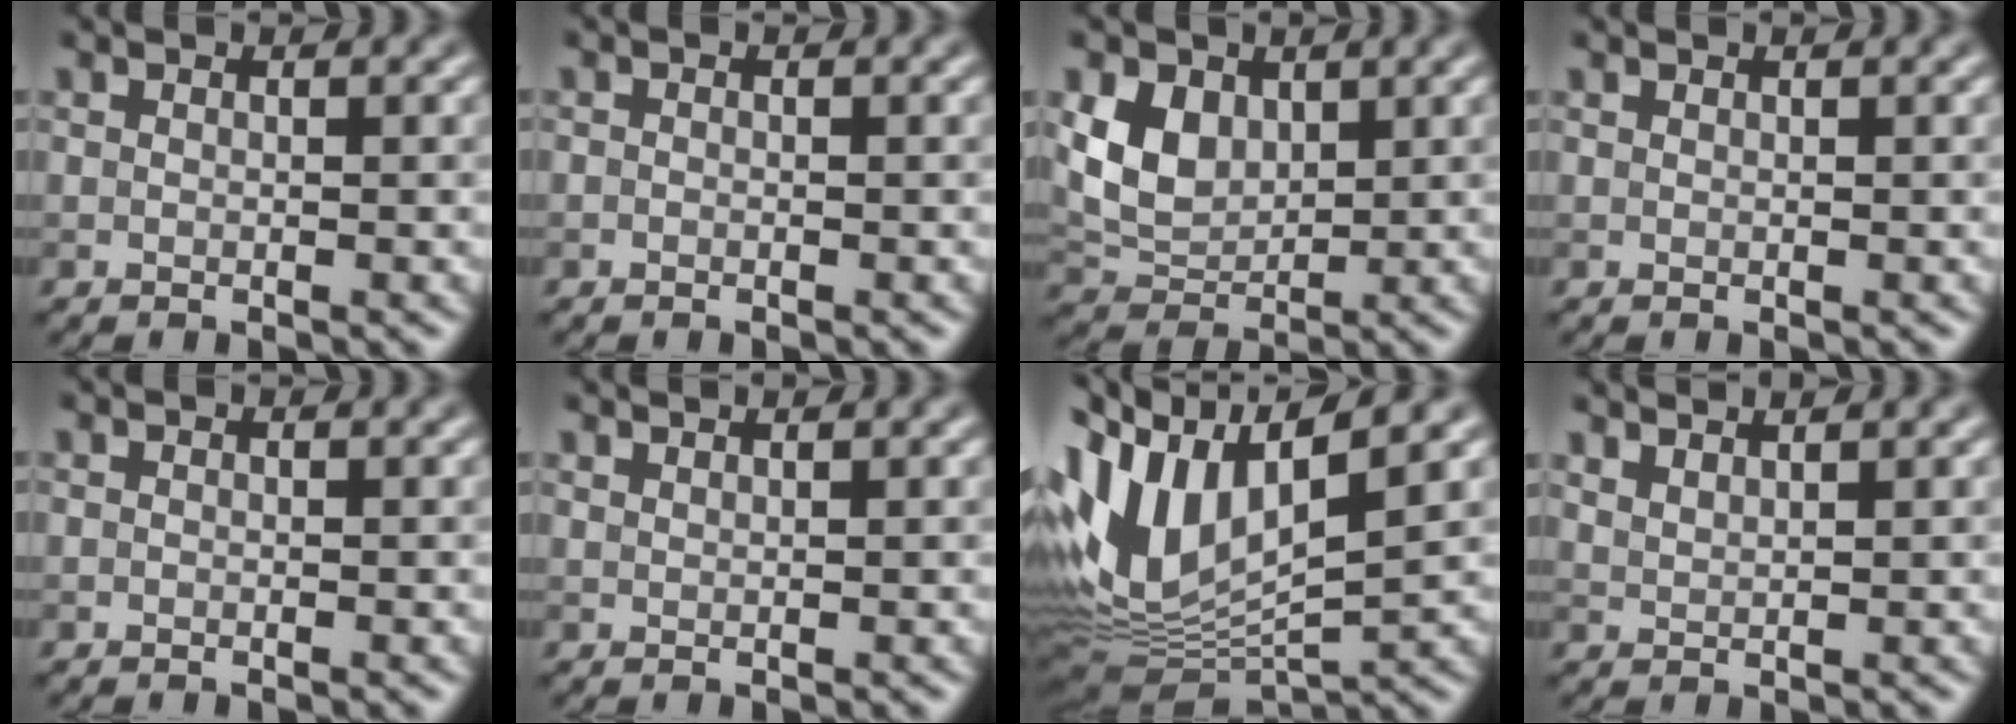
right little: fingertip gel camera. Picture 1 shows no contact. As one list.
[{"total": 0.0}, {"total": 4.4, "force": [1.5, 3.0, 2.7], "torque": [-0.062, -0.005, 0.032]}, {"total": 0.7, "force": [0.7, 0.1, 0.3], "torque": [-0.001, -0.004, 0.006]}, {"total": 0.0}, {"total": 1.4, "force": [1.3, 0.3, 0.5], "torque": [0.002, -0.004, 0.013]}, {"total": 11.8, "force": [2.8, 5.9, 9.9], "torque": [-0.211, 0.005, 0.055]}, {"total": 2.7, "force": [2.4, 0.7, 1.0], "torque": [-0.001, 0.005, 0.025]}]